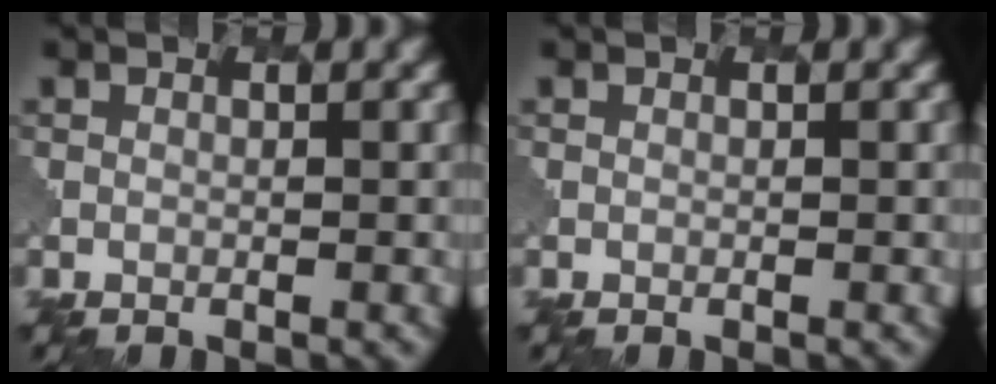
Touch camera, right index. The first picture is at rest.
{"total": 0.0}